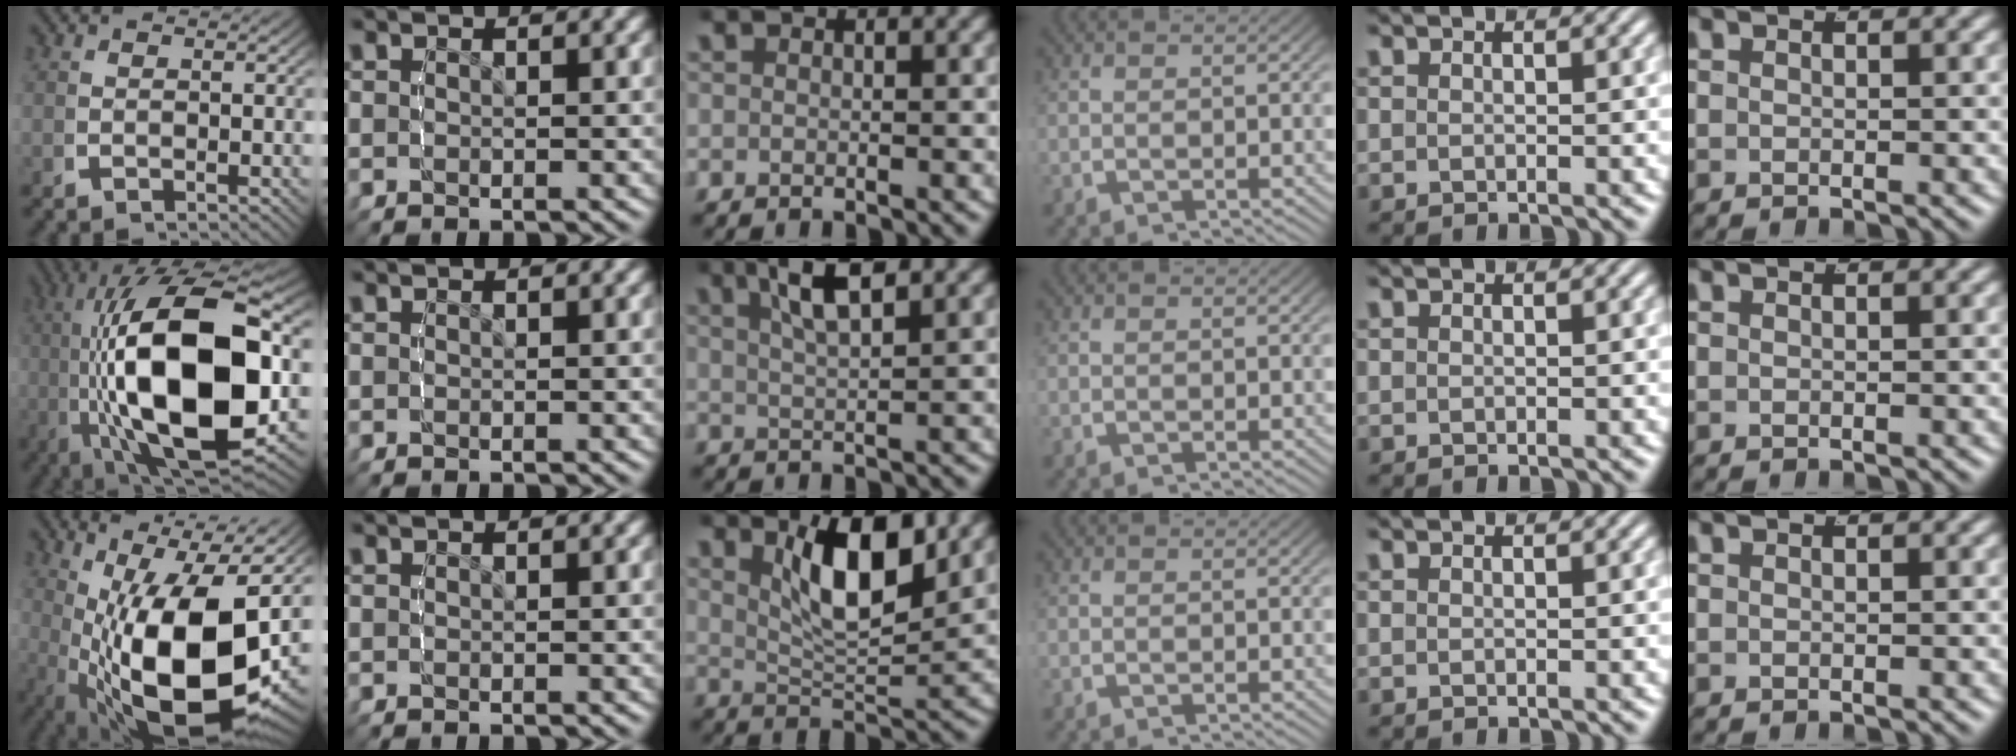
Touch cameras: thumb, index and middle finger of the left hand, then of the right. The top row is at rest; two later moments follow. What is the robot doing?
{"motion": "lift_and_place", "object": "glue stick"}